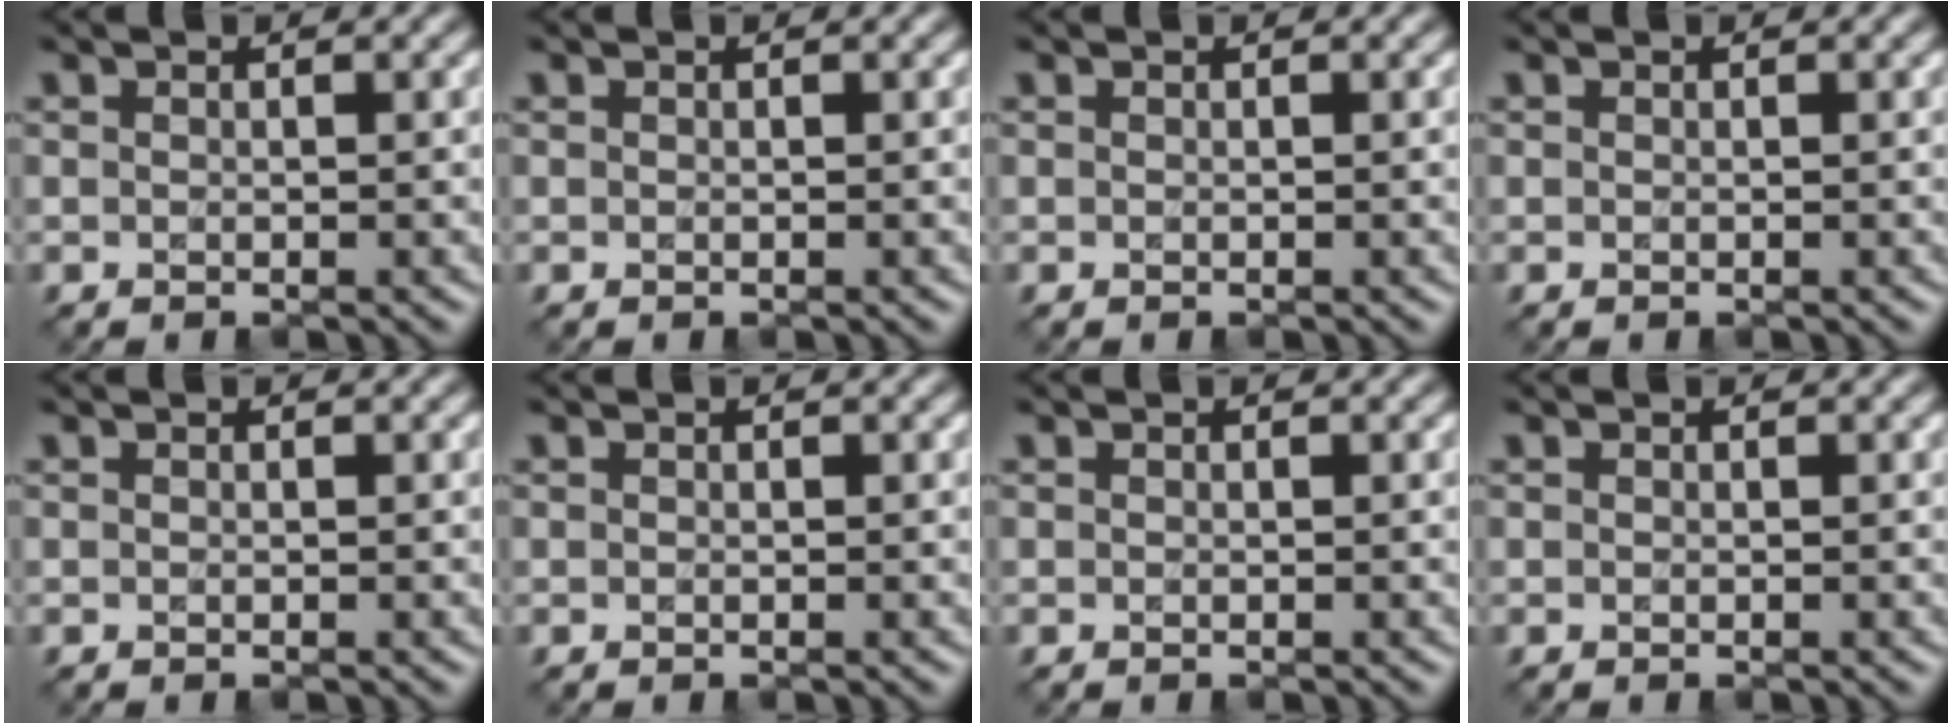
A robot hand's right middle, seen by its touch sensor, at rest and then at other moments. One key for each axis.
{"total": 0.0}
{"total": 0.0}
{"total": 0.0}
{"total": 0.0}
{"total": 0.0}
{"total": 0.0}
{"total": 0.0}